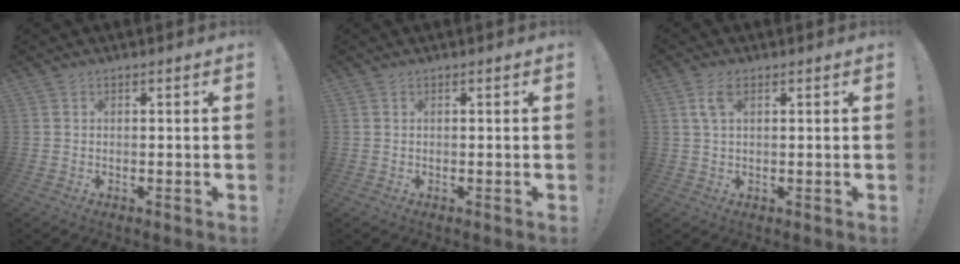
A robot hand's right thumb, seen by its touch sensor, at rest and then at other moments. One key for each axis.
{"total": 0.0}
{"total": 4.2, "fx": 1.7, "fy": 2.1, "fz": 3.2, "tx": -0.052, "ty": -0.001, "tz": 0.028}